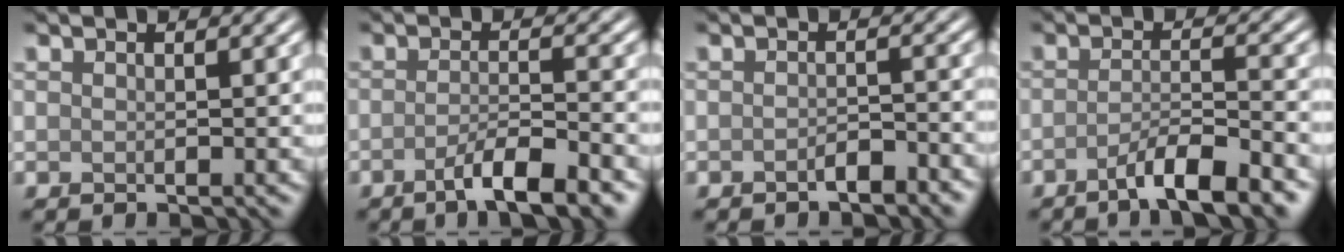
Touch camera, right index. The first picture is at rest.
{"total": 4.8, "force": [-2.9, 0.9, 3.7], "torque": [-0.058, 0.003, -0.053]}
{"total": 1.7, "force": [-1.2, 0.6, 1.0], "torque": [-0.019, 0.004, -0.021]}
{"total": 5.2, "force": [-3.4, 0.9, 3.8], "torque": [-0.053, 0.008, -0.062]}